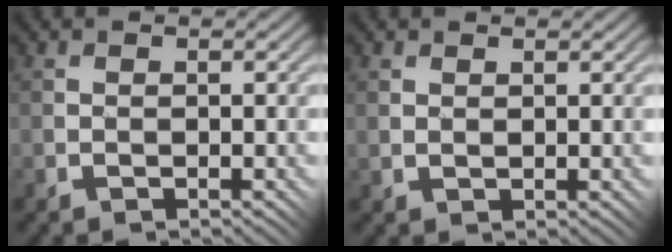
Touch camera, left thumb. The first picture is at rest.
{"total": 1.0, "force": [0.8, 0.4, 0.4], "torque": [-0.013, 0.000, 0.019]}